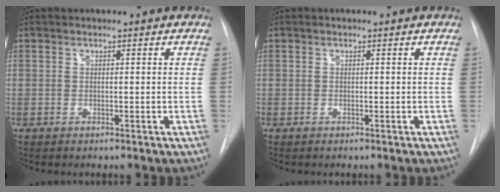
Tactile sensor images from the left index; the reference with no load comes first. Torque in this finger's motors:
{"motor_torque": [0.00, 0.00, 0.00, 0.00]}